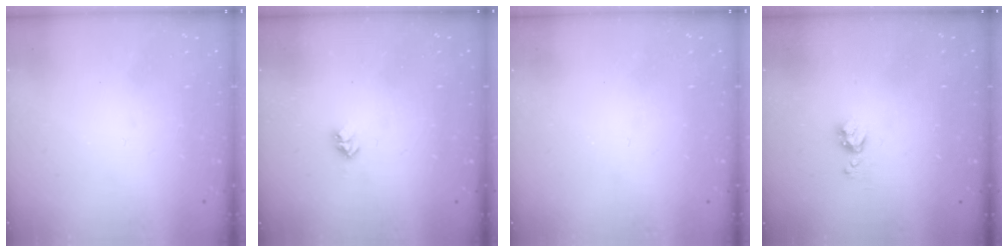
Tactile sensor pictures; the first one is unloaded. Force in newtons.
{"total": 2.9, "press": 2.8, "slide": 0.5}
{"total": 0.0}
{"total": 5.5, "press": 5.5, "slide": 0.7}